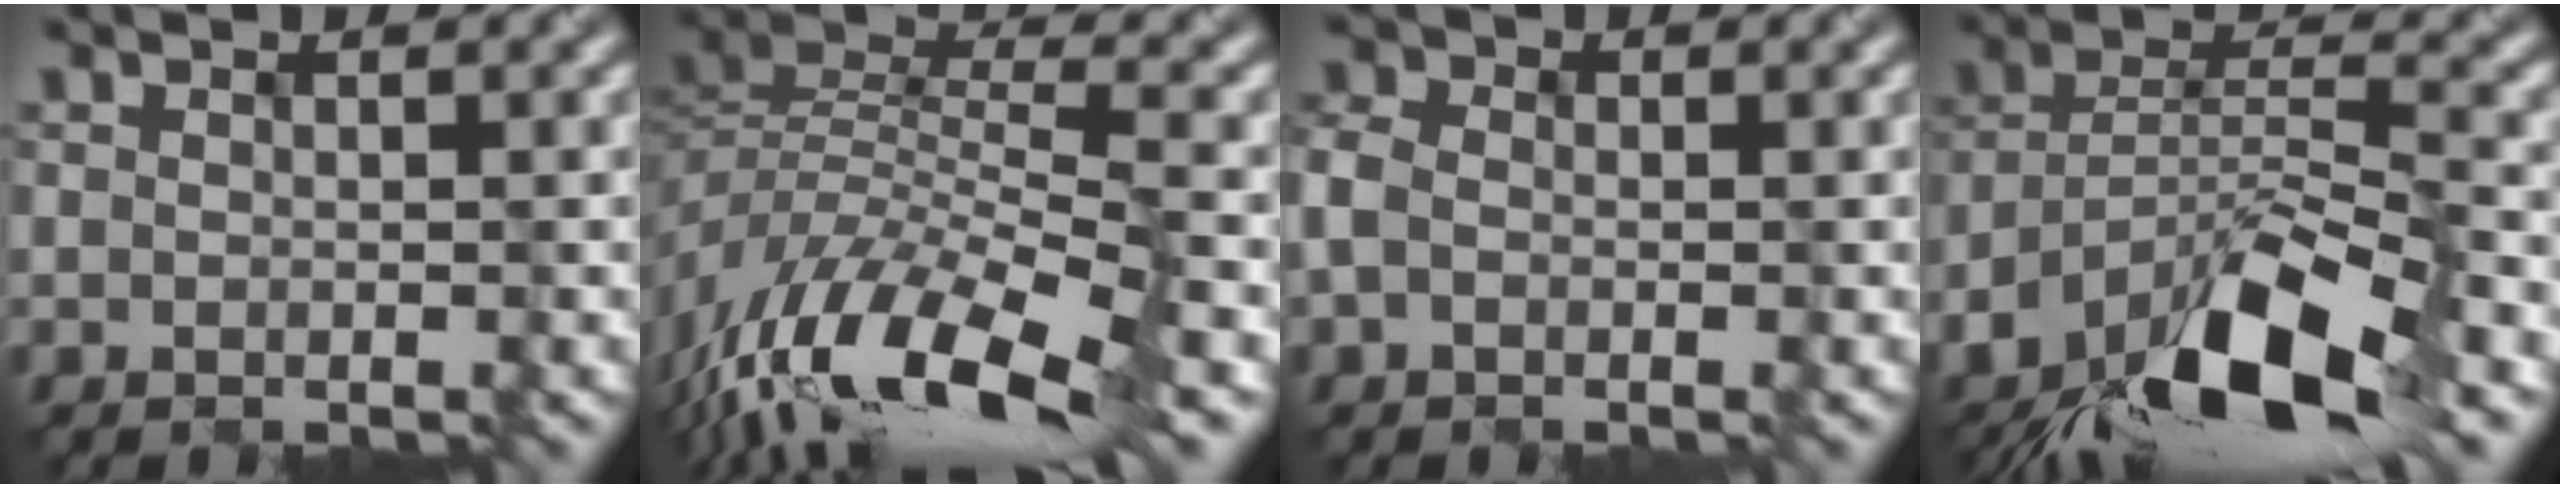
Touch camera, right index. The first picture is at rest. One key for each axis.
{"total": 11.4, "fx": -7.6, "fy": 3.8, "fz": 7.6, "tx": -0.140, "ty": -0.002, "tz": -0.148}
{"total": 2.1, "fx": -0.9, "fy": 1.7, "fz": 0.9, "tx": -0.029, "ty": 0.004, "tz": -0.023}
{"total": 11.2, "fx": -7.3, "fy": 2.7, "fz": 8.1, "tx": -0.149, "ty": 0.000, "tz": -0.139}